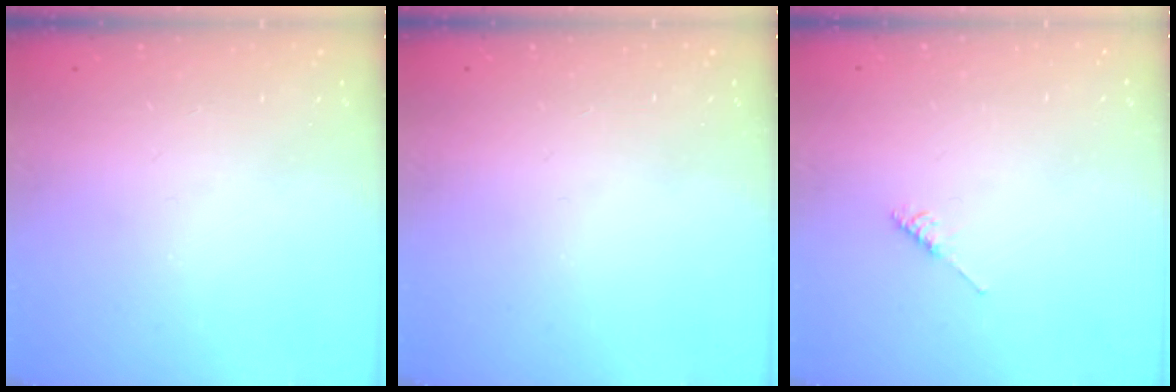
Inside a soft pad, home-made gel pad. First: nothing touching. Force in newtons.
{"total": 0.0}
{"total": 2.2, "press": 2.2, "slide": 0.5}